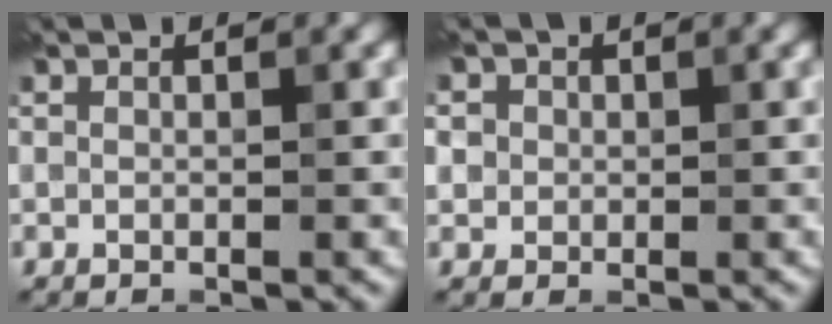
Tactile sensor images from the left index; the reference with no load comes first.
{"total": 2.3, "force": [0.9, 2.1, 0.3], "torque": [0.003, 0.014, -0.006]}